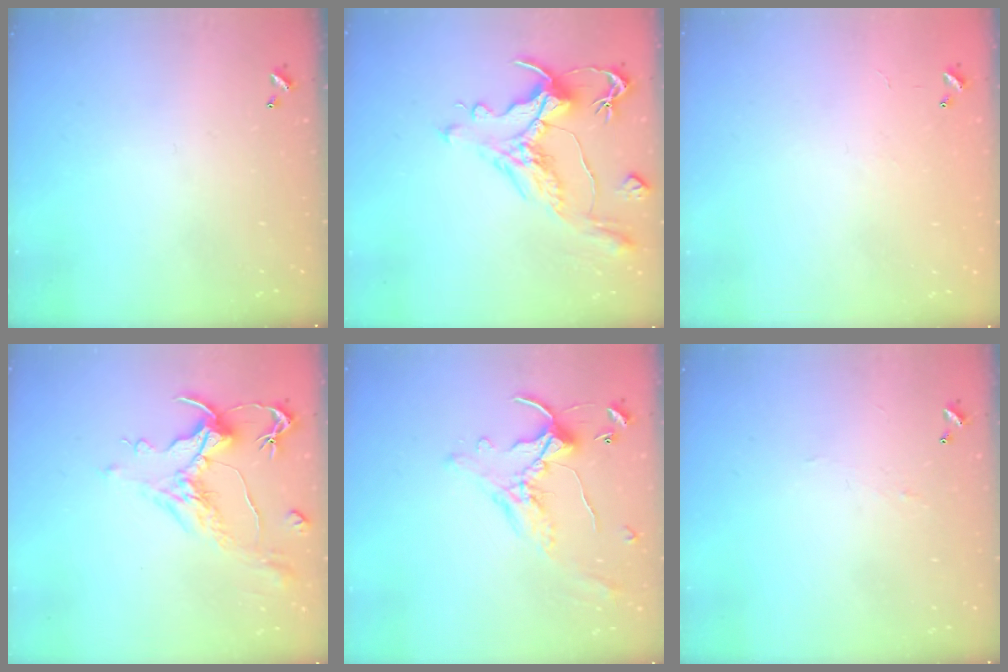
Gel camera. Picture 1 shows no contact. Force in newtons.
{"total": 2.4, "press": 1.9, "slide": 1.4}
{"total": 8.6, "press": 8.6, "slide": 0.5}
{"total": 1.6, "press": 0.7, "slide": 1.4}
{"total": 1.6, "press": 1.2, "slide": 1.0}
{"total": 1.0, "press": 0.9, "slide": 0.4}